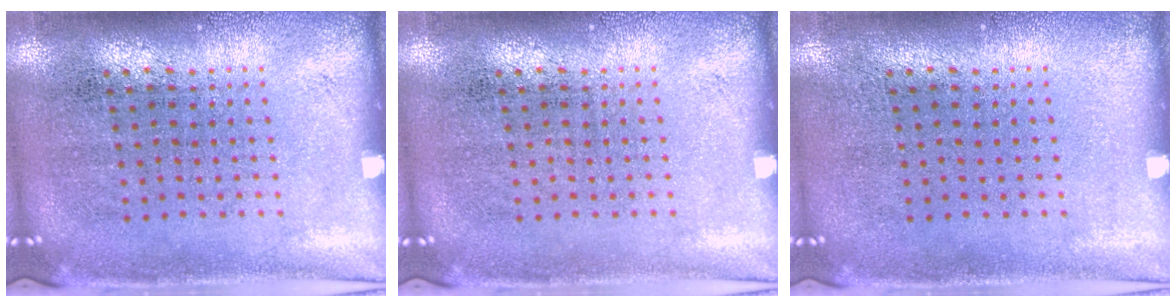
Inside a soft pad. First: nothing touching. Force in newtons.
{"total": 0.0}
{"total": 0.0}